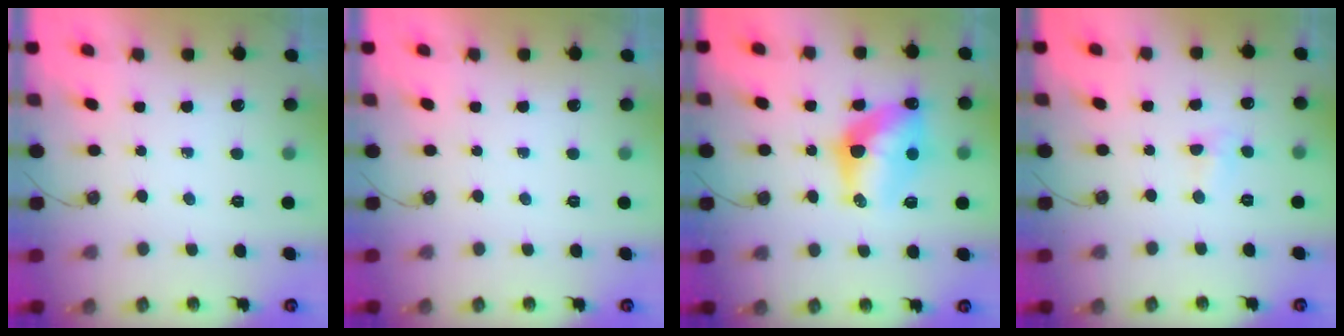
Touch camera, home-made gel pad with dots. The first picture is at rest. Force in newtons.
{"total": 0.0}
{"total": 13.3, "press": 13.3, "slide": 0.8}
{"total": 3.2, "press": 3.2, "slide": 0.5}